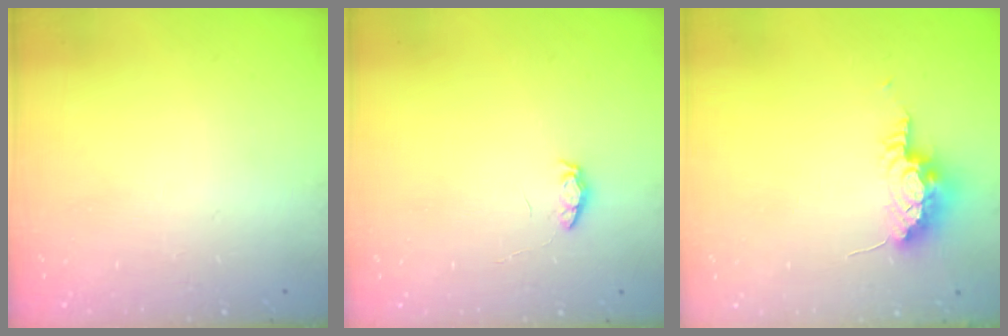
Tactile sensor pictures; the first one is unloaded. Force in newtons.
{"total": 4.0, "press": 4.0, "slide": 0.6}
{"total": 9.6, "press": 9.0, "slide": 3.6}